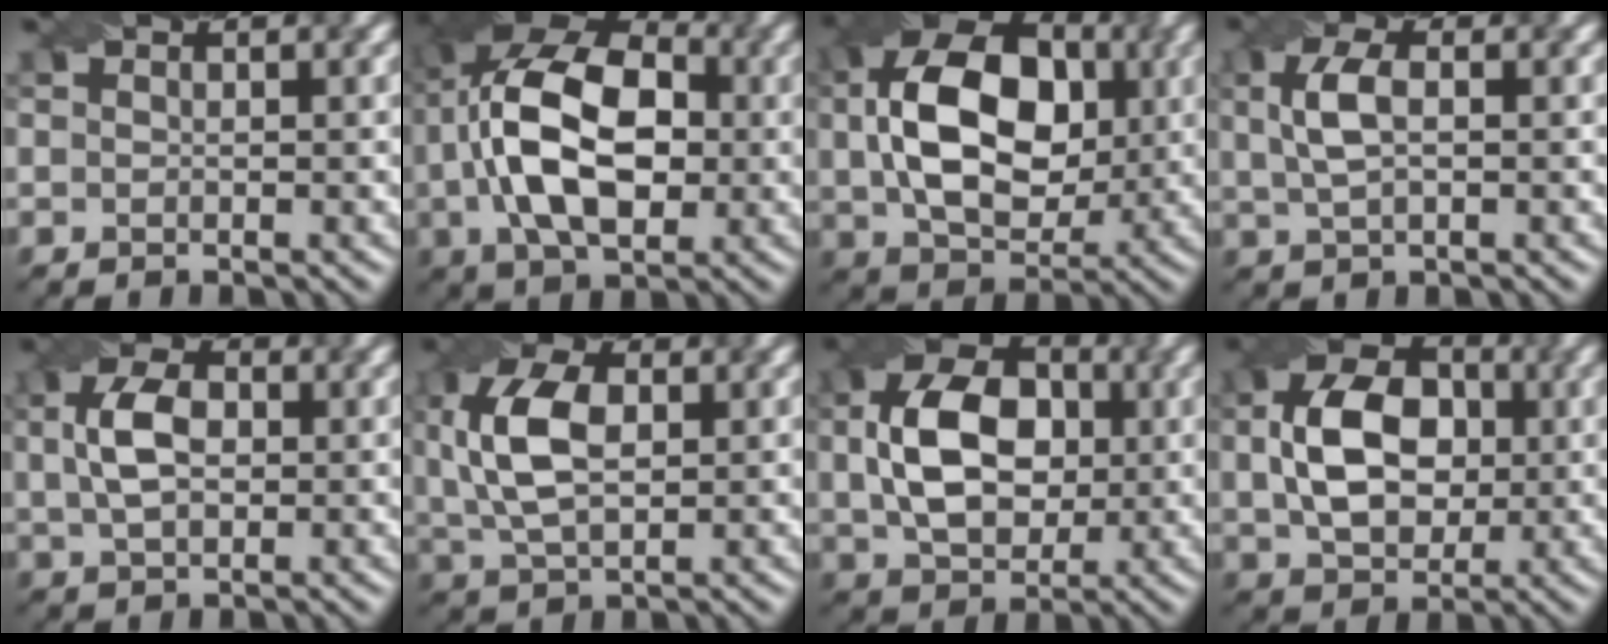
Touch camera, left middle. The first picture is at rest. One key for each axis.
{"total": 12.8, "fx": 0.4, "fy": 7.5, "fz": 10.4, "tx": -0.199, "ty": 0.022, "tz": -0.003}
{"total": 12.4, "fx": 1.4, "fy": 8.3, "fz": 9.1, "tx": -0.178, "ty": 0.003, "tz": 0.027}
{"total": 3.5, "fx": 0.6, "fy": 1.6, "fz": 3.0, "tx": -0.073, "ty": 0.007, "tz": 0.012}
{"total": 4.6, "fx": 0.6, "fy": 2.8, "fz": 3.5, "tx": -0.077, "ty": 0.006, "tz": 0.008}
{"total": 7.4, "fx": 1.3, "fy": 4.2, "fz": 6.0, "tx": -0.137, "ty": 0.010, "tz": 0.024}
{"total": 9.1, "fx": 0.9, "fy": 6.2, "fz": 6.6, "tx": -0.132, "ty": 0.005, "tz": 0.016}
{"total": 8.2, "fx": 0.7, "fy": 5.7, "fz": 5.8, "tx": -0.119, "ty": 0.005, "tz": 0.013}